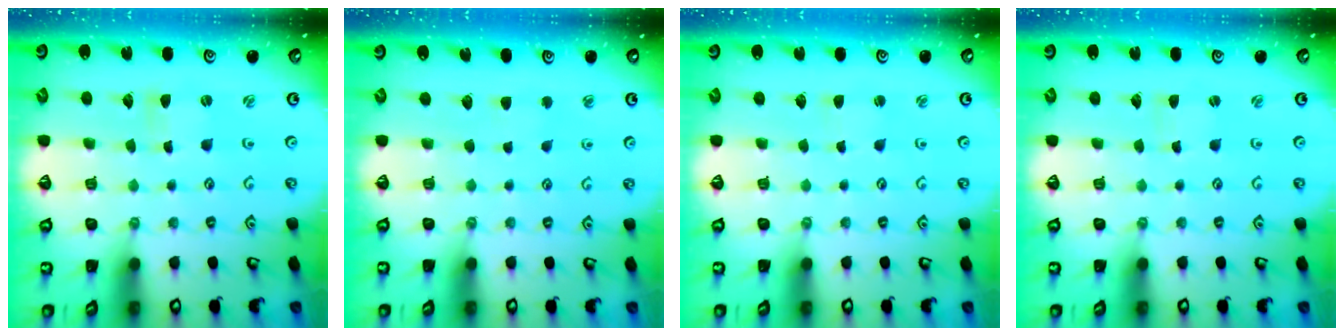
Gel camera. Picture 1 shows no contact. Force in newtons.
{"total": 2.7, "press": 2.6, "slide": 0.5}
{"total": 2.1, "press": 2.0, "slide": 0.3}
{"total": 0.8, "press": 0.8, "slide": 0.2}